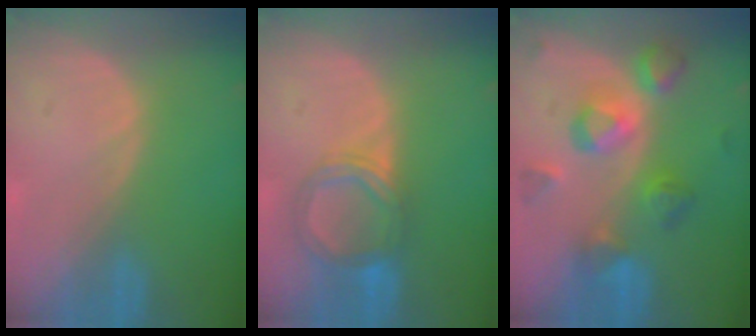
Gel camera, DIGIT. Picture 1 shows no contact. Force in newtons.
{"total": 5.6, "press": 5.6, "slide": 0.3}
{"total": 8.5, "press": 8.5, "slide": 0.4}